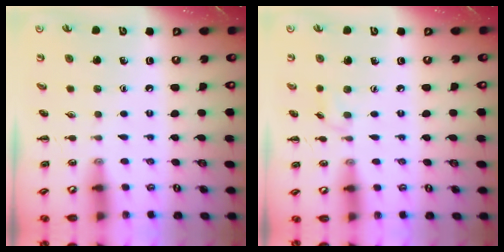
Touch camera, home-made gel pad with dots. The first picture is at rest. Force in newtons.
{"total": 3.8, "press": 3.6, "slide": 0.9}